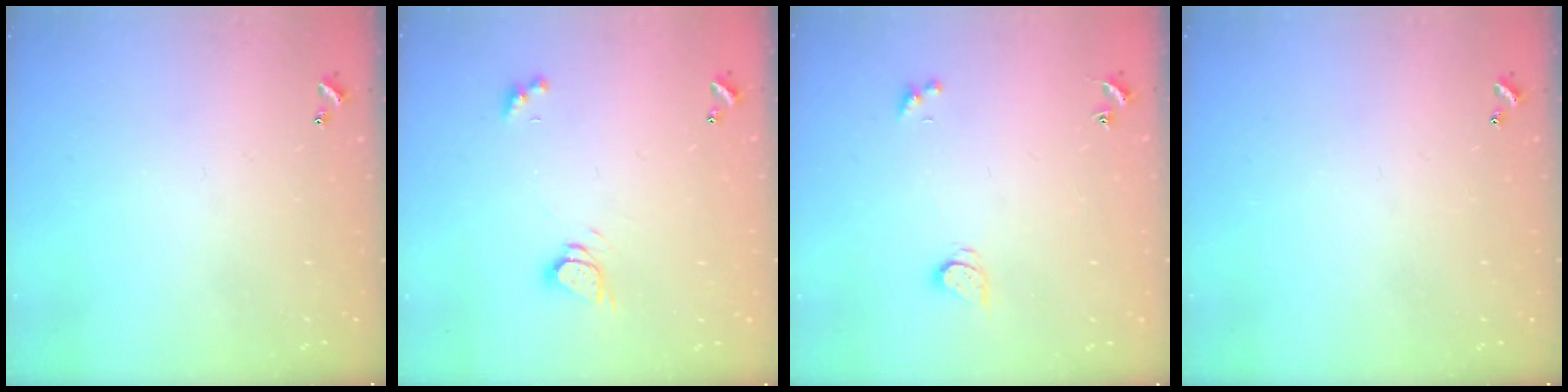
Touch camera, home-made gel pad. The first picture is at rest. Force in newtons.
{"total": 3.8, "press": 3.7, "slide": 0.5}
{"total": 1.5, "press": 1.4, "slide": 0.4}
{"total": 0.0}